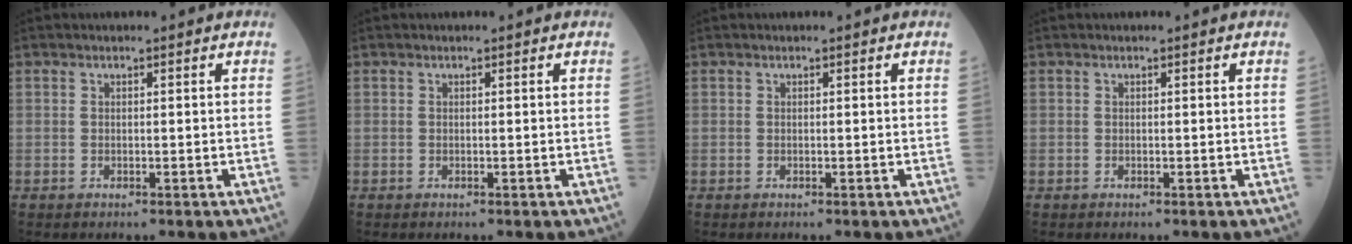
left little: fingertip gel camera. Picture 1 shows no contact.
{"total": 0.0}
{"total": 0.0}
{"total": 0.0}